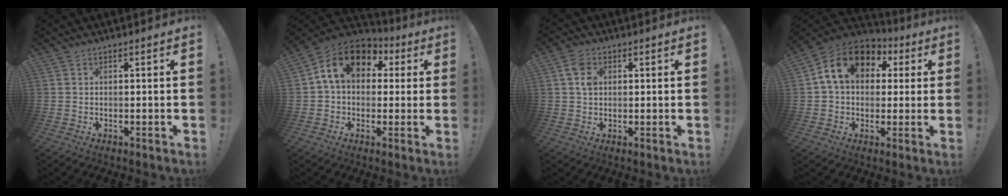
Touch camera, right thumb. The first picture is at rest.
{"total": 15.3, "force": [4.4, 10.7, 10.0], "torque": [-0.161, 0.012, 0.083]}
{"total": 5.2, "force": [1.2, 3.8, 3.4], "torque": [-0.054, 0.007, 0.023]}
{"total": 16.2, "force": [5.0, 11.7, 10.0], "torque": [-0.159, 0.004, 0.094]}